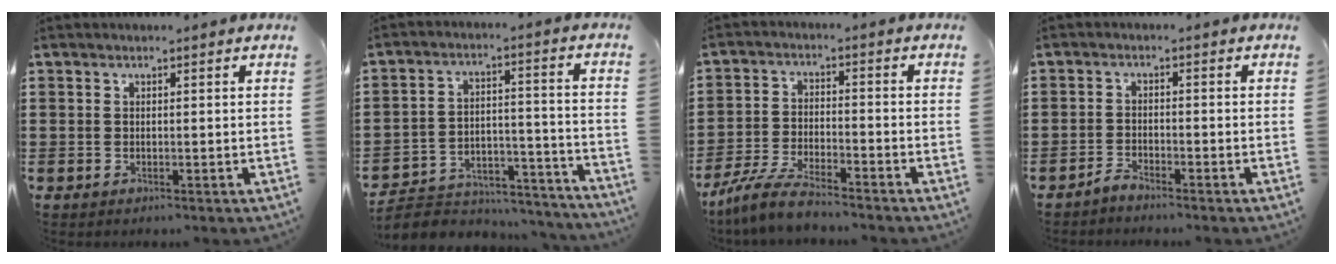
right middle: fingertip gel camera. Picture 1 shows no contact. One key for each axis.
{"total": 5.6, "fx": -5.4, "fy": 1.4, "fz": 1.0, "tx": -0.021, "ty": 0.009, "tz": -0.109}
{"total": 5.9, "fx": -5.3, "fy": 0.5, "fz": 2.4, "tx": -0.060, "ty": -0.006, "tz": -0.105}
{"total": 1.9, "fx": -1.9, "fy": 0.0, "fz": 0.4, "tx": -0.019, "ty": -0.001, "tz": -0.039}